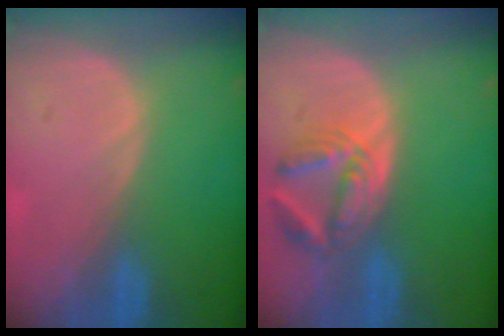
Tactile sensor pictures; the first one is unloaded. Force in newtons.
{"total": 6.1, "press": 6.1, "slide": 0.2}